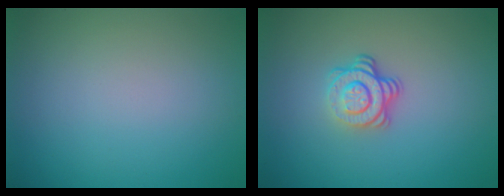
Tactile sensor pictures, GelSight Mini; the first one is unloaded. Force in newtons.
{"total": 3.7, "press": 2.6, "slide": 2.6}